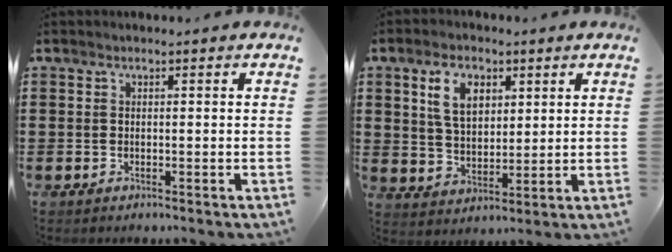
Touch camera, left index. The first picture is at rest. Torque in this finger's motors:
{"motor_torque": [1.72, -0.42, 0.89, 0.09]}